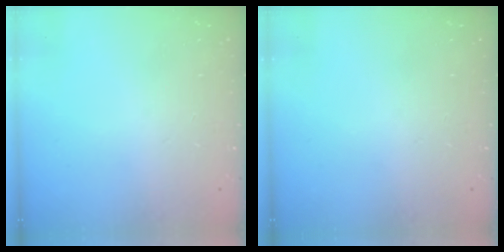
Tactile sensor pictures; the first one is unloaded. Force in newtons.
{"total": 0.0}